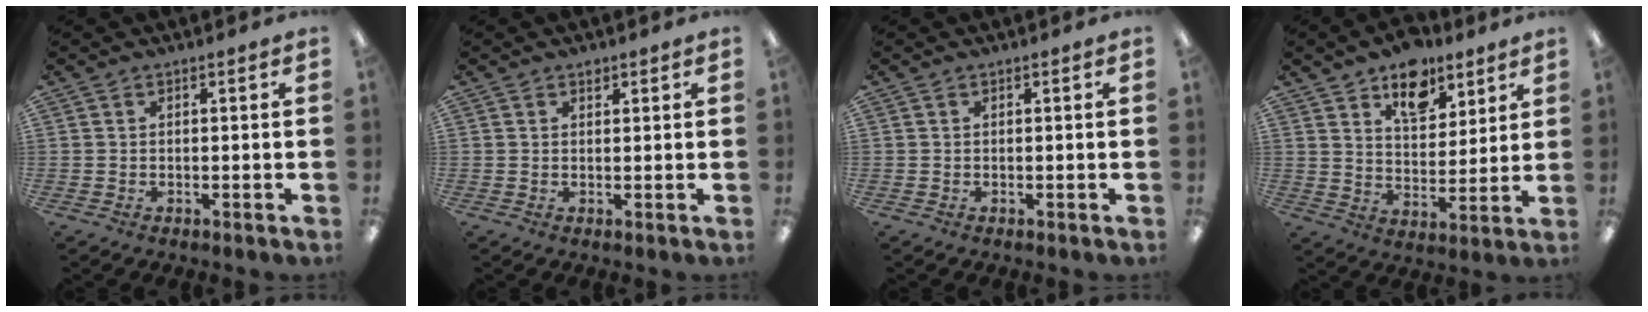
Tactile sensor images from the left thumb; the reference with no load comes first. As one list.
[{"total": 1.3, "force": [1.0, 0.7, 0.4], "torque": [-0.001, -0.002, 0.017]}, {"total": 0.0}, {"total": 12.2, "force": [8.6, 6.8, 5.4], "torque": [-0.062, -0.047, 0.151]}]